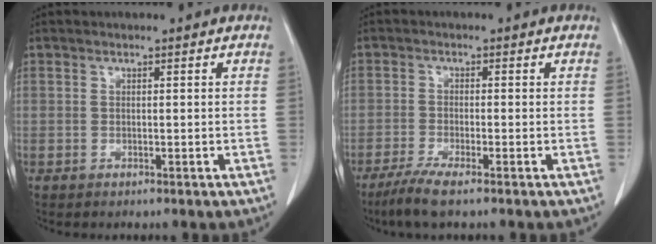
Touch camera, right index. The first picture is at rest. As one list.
[{"total": 4.6, "force": [-3.3, 0.0, 3.2], "torque": [-0.063, -0.013, -0.062]}]